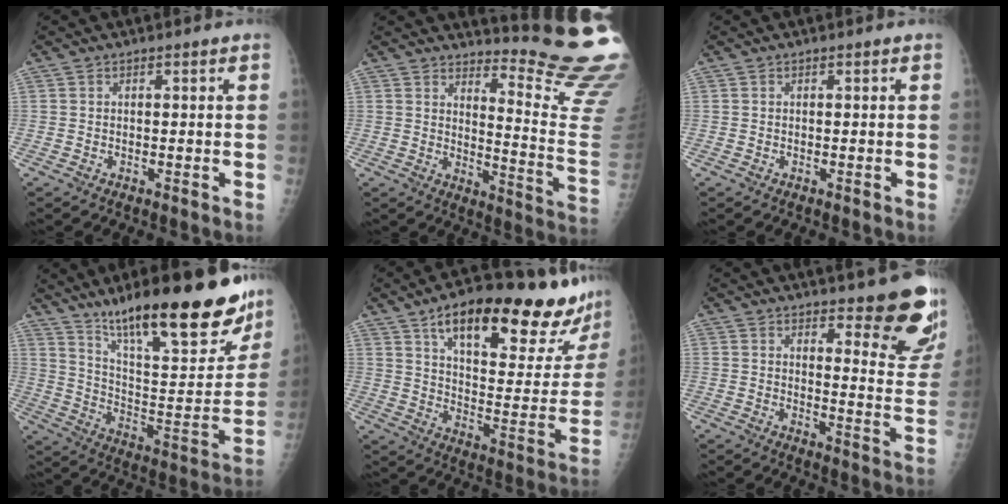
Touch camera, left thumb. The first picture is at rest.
{"total": 18.2, "force": [17.2, -0.7, 6.0], "torque": [-0.068, -0.229, 0.203]}
{"total": 0.0}
{"total": 29.6, "force": [20.7, 7.4, 19.8], "torque": [-0.261, -0.084, 0.319]}
{"total": 27.8, "force": [19.2, 7.8, 18.6], "torque": [-0.228, -0.068, 0.276]}
{"total": 13.8, "force": [10.1, 3.5, 8.9], "torque": [-0.067, -0.080, 0.120]}